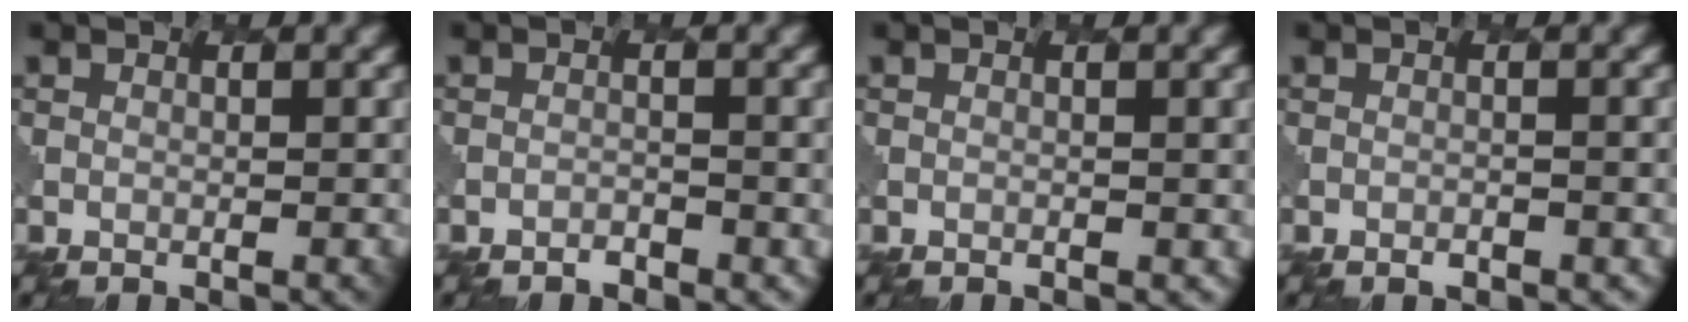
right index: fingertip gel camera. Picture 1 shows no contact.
{"total": 1.0, "force": [-0.3, -0.2, -1.0], "torque": [0.007, 0.000, -0.007]}
{"total": 1.1, "force": [0.3, -0.4, -1.0], "torque": [0.003, -0.001, 0.002]}
{"total": 0.6, "force": [-0.2, -0.2, -0.6], "torque": [0.000, -0.001, -0.003]}